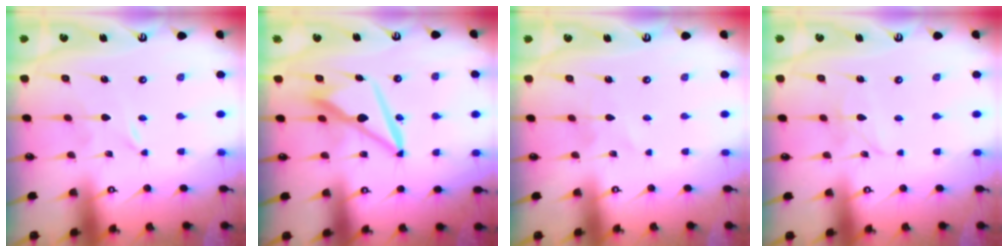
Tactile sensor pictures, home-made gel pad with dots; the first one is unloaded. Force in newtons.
{"total": 9.9, "press": 9.8, "slide": 1.6}
{"total": 2.4, "press": 2.4, "slide": 0.2}
{"total": 2.8, "press": 2.8, "slide": 0.2}